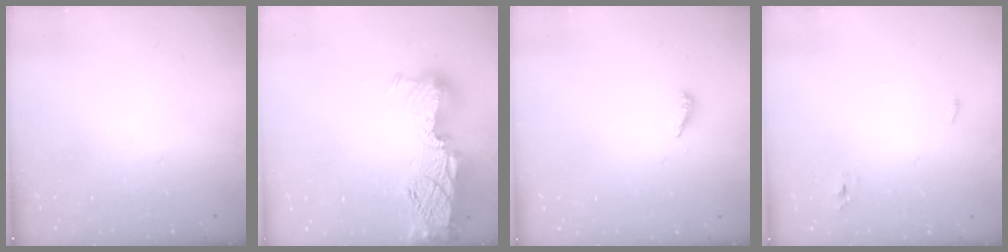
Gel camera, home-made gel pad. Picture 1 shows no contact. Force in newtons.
{"total": 19.3, "press": 19.2, "slide": 1.1}
{"total": 2.9, "press": 2.9, "slide": 0.3}
{"total": 2.7, "press": 2.6, "slide": 0.8}